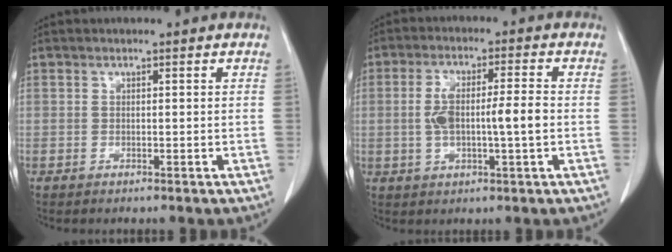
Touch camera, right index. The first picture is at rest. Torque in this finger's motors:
{"motor_torque": [1.05, -0.16, 0.63, 0.15]}